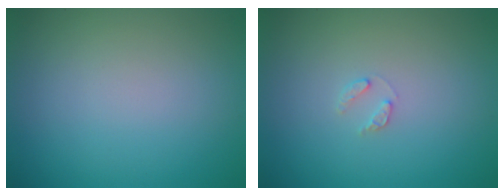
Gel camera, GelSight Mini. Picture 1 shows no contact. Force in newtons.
{"total": 0.9, "press": 0.9, "slide": 0.2}